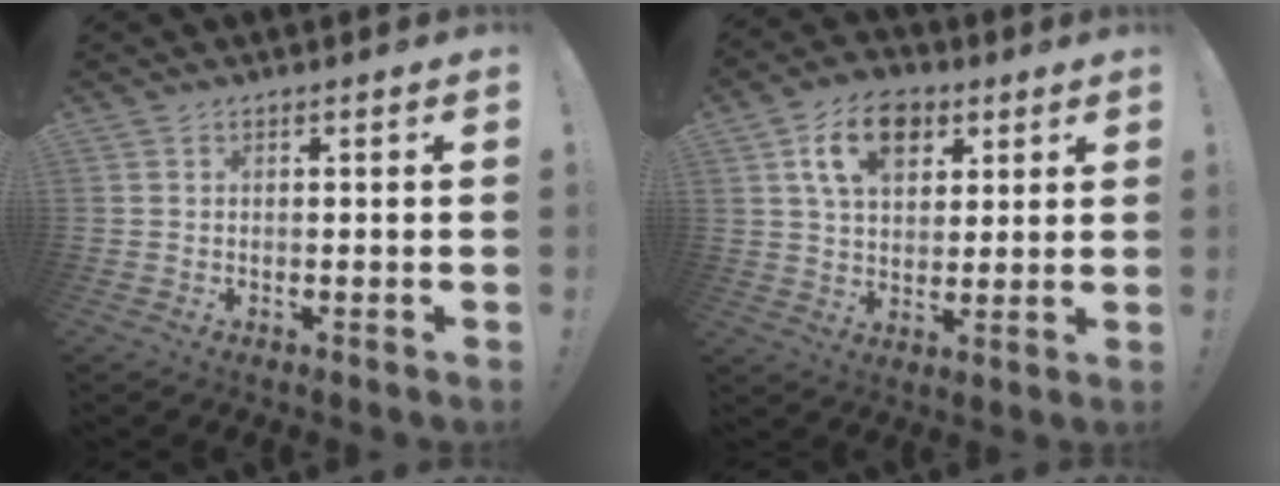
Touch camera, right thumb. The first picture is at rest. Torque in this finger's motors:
{"motor_torque": [0.59, 0.87, 0.18, 0.16, 0.03]}